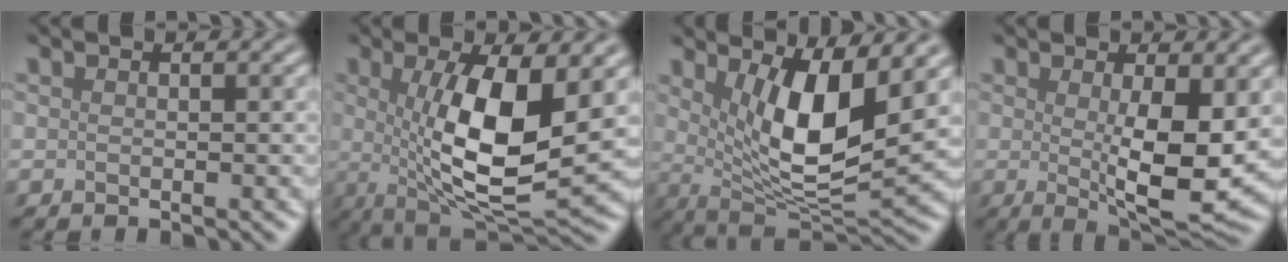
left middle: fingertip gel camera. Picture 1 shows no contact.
{"total": 10.5, "force": [0.9, 3.3, 9.9], "torque": [-0.162, -0.013, 0.019]}
{"total": 8.5, "force": [2.5, 2.7, 7.6], "torque": [-0.129, -0.023, 0.048]}
{"total": 6.8, "force": [0.4, 1.7, 6.5], "torque": [-0.103, -0.018, 0.015]}